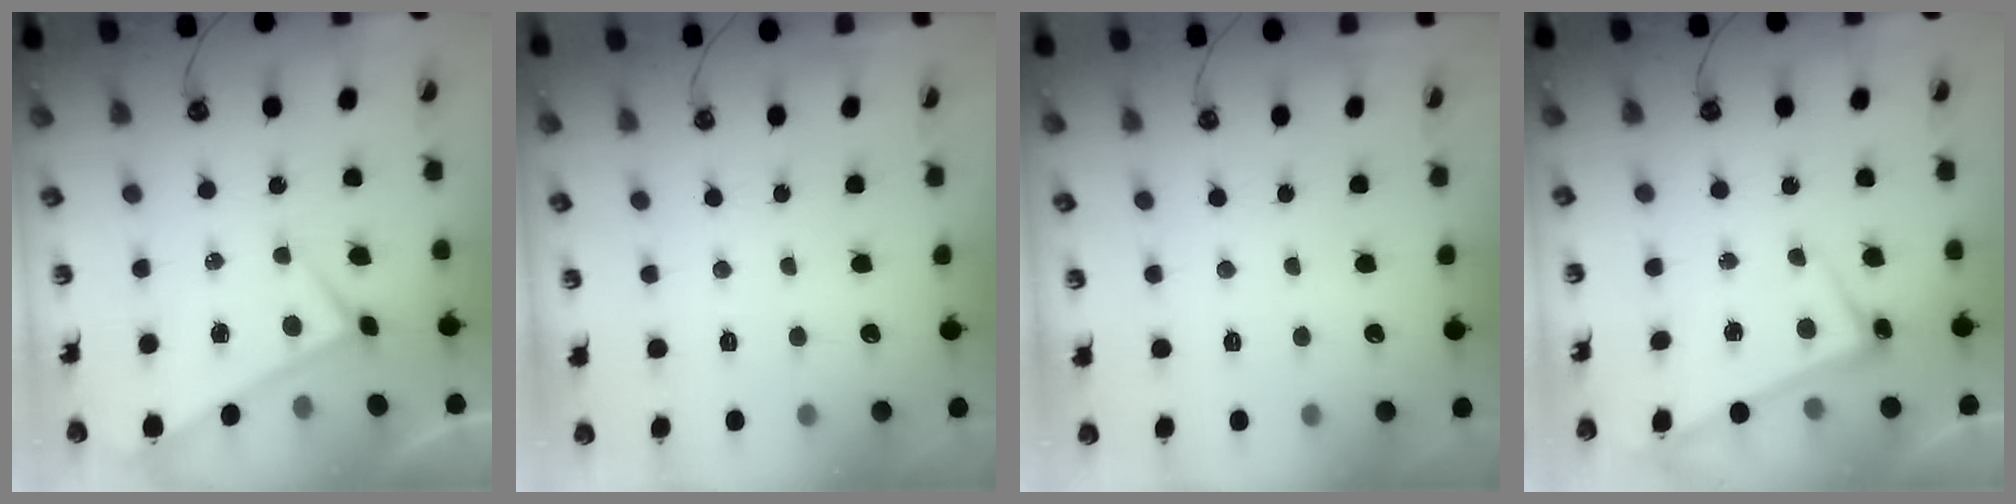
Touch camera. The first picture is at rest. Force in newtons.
{"total": 0.0}
{"total": 0.0}
{"total": 2.5, "press": 2.4, "slide": 0.6}